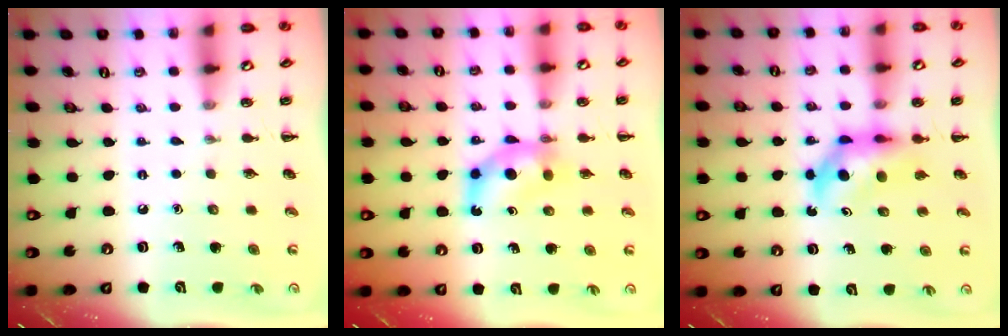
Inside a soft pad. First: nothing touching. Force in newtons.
{"total": 6.2, "press": 6.1, "slide": 0.8}
{"total": 5.7, "press": 5.5, "slide": 1.4}